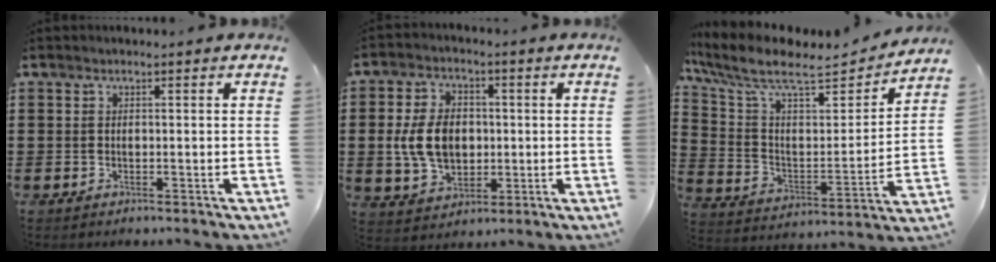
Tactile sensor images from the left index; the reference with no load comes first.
{"total": 8.6, "force": [0.0, 6.1, 6.1], "torque": [-0.141, 0.006, -0.004]}
{"total": 9.5, "force": [7.6, 2.2, 5.4], "torque": [-0.137, -0.046, 0.126]}